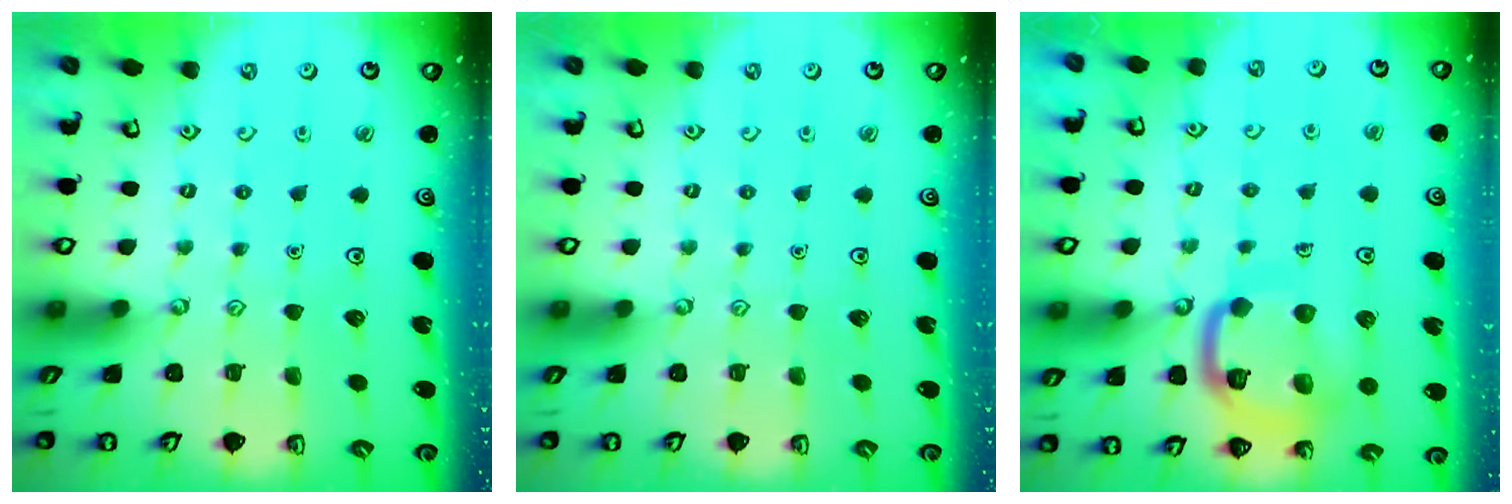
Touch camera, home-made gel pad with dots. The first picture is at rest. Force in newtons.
{"total": 0.0}
{"total": 15.2, "press": 15.1, "slide": 1.7}